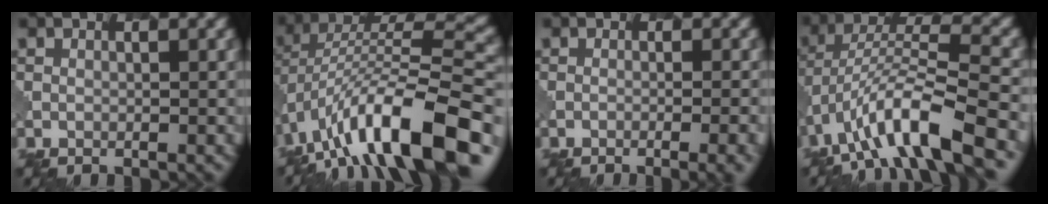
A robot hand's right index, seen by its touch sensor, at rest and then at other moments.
{"total": 14.0, "force": [-6.7, 5.4, 11.0], "torque": [-0.186, 0.027, -0.112]}
{"total": 4.2, "force": [-2.1, 1.2, 3.4], "torque": [-0.023, 0.014, -0.028]}
{"total": 10.0, "force": [-5.6, 2.7, 7.8], "torque": [-0.143, 0.013, -0.097]}